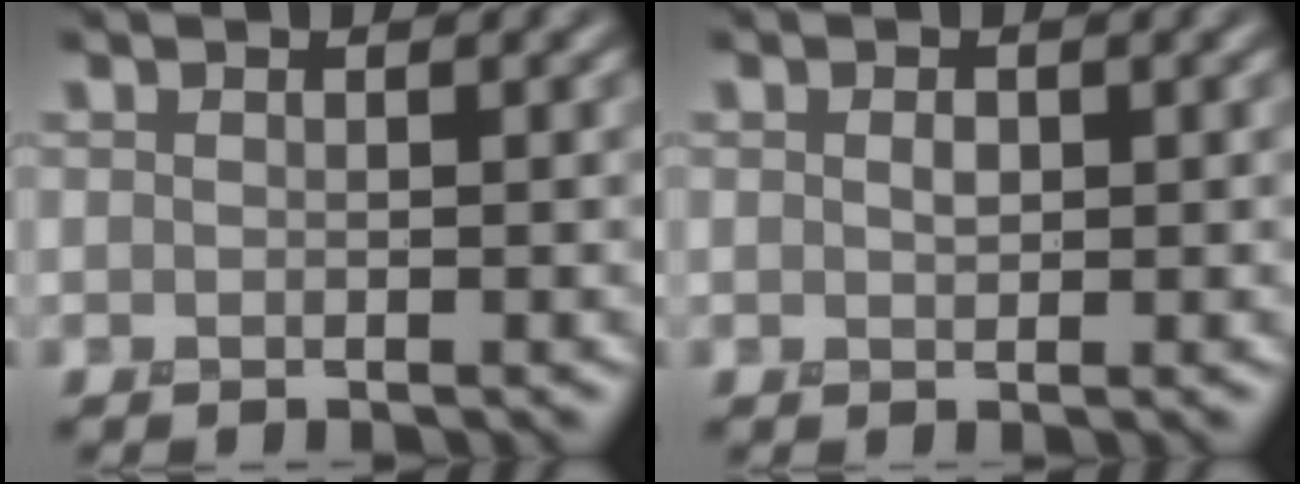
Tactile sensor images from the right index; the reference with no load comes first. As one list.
[{"total": 0.7, "force": [0.1, 0.5, 0.5], "torque": [-0.014, -0.002, 0.003]}]